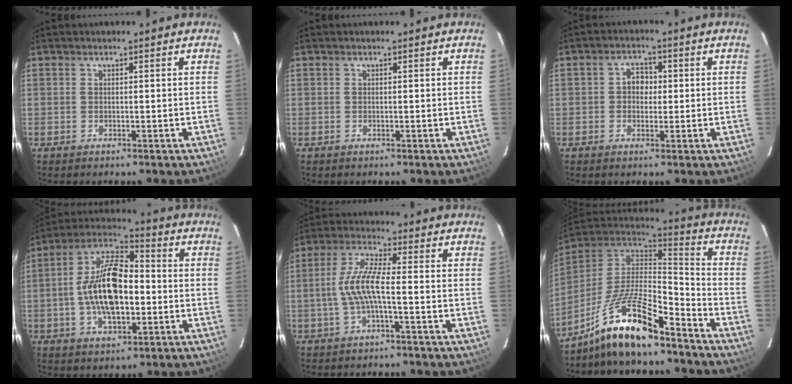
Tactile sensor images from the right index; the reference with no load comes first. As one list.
[{"total": 0.0}, {"total": 3.4, "force": [0.0, 2.9, 1.8], "torque": [-0.029, 0.014, -0.001]}, {"total": 15.6, "force": [-2.0, 7.6, 13.5], "torque": [-0.262, 0.013, -0.039]}, {"total": 7.3, "force": [-1.6, 1.0, 7.0], "torque": [-0.154, 0.008, -0.029]}, {"total": 16.3, "force": [-11.8, 3.9, 10.6], "torque": [-0.220, -0.005, -0.219]}]